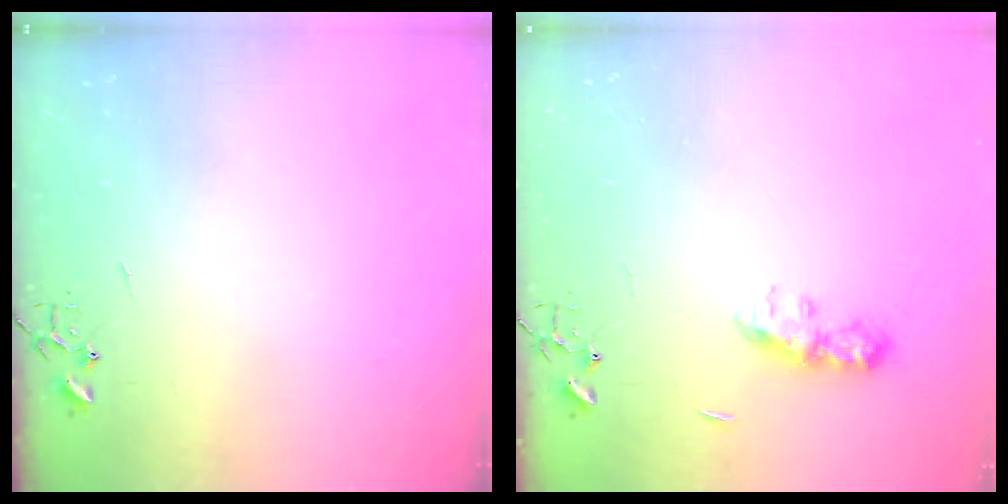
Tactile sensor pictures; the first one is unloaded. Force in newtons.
{"total": 7.8, "press": 7.8, "slide": 0.4}